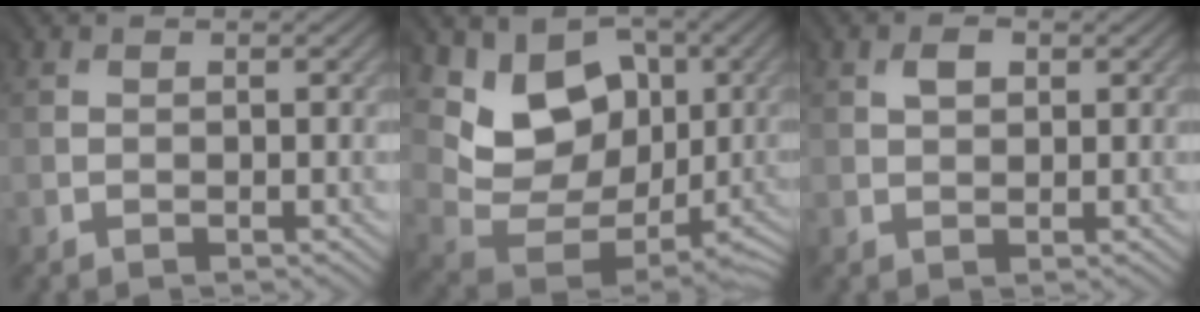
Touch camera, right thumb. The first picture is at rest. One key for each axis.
{"total": 9.4, "fx": 4.1, "fy": 7.2, "fz": 4.4, "tx": -0.080, "ty": -0.012, "tz": 0.072}
{"total": 1.8, "fx": 1.3, "fy": 1.2, "fz": 0.5, "tx": -0.011, "ty": 0.002, "tz": 0.025}